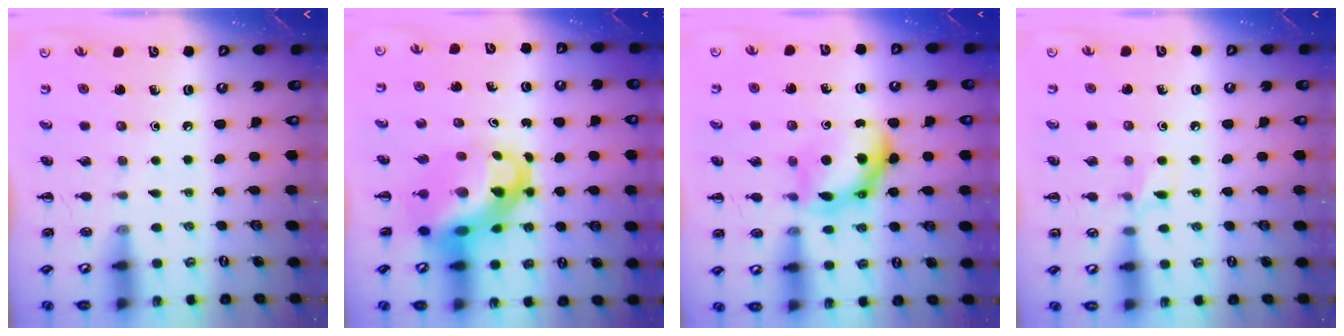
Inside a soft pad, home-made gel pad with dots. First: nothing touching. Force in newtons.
{"total": 12.4, "press": 11.9, "slide": 3.2}
{"total": 10.7, "press": 10.6, "slide": 0.7}
{"total": 4.8, "press": 4.5, "slide": 1.7}